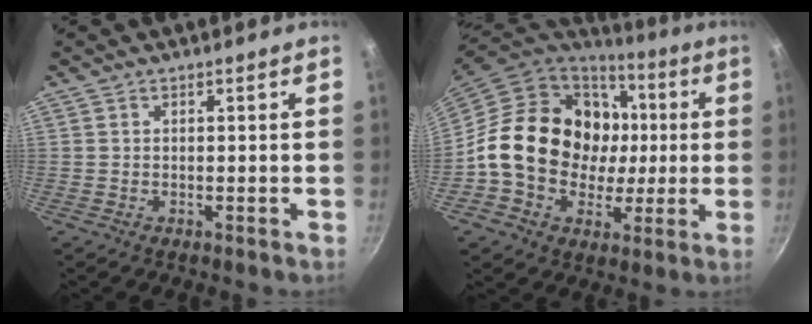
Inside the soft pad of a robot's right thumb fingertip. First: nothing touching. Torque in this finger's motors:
{"motor_torque": [0.54, 0.60, 1.32, -1.17, 0.24]}